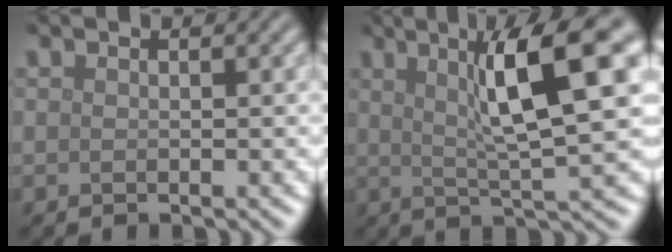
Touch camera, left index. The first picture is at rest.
{"total": 9.4, "force": [2.8, 1.5, 8.8], "torque": [-0.115, 0.011, 0.042]}